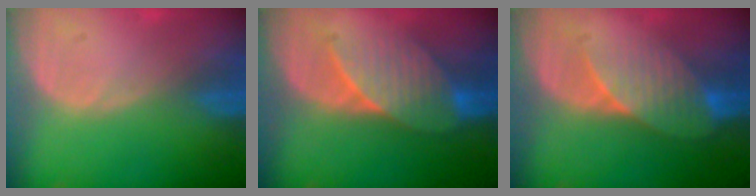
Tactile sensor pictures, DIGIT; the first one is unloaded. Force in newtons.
{"total": 7.5, "press": 7.4, "slide": 1.4}
{"total": 7.5, "press": 6.8, "slide": 3.0}